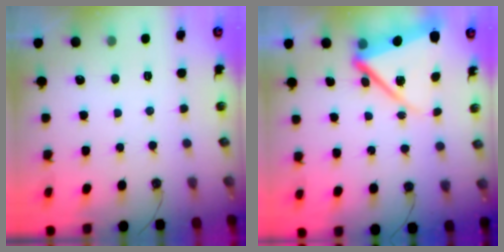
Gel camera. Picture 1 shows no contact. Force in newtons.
{"total": 11.1, "press": 11.0, "slide": 1.5}